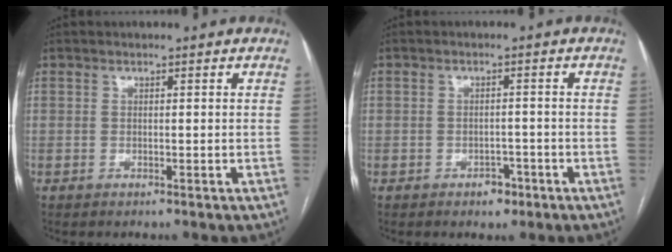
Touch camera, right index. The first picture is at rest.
{"total": 2.6, "force": [-1.5, 1.8, 1.1], "torque": [-0.006, 0.009, -0.014]}